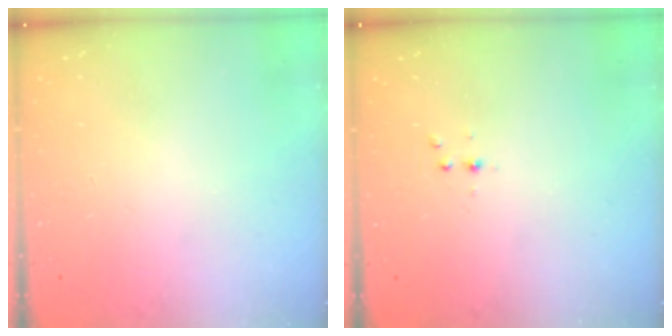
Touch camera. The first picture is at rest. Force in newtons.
{"total": 3.0, "press": 2.6, "slide": 1.5}